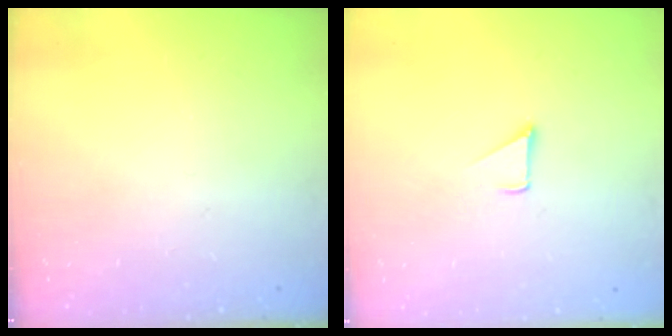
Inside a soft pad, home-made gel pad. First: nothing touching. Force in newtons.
{"total": 2.3, "press": 2.3, "slide": 0.2}